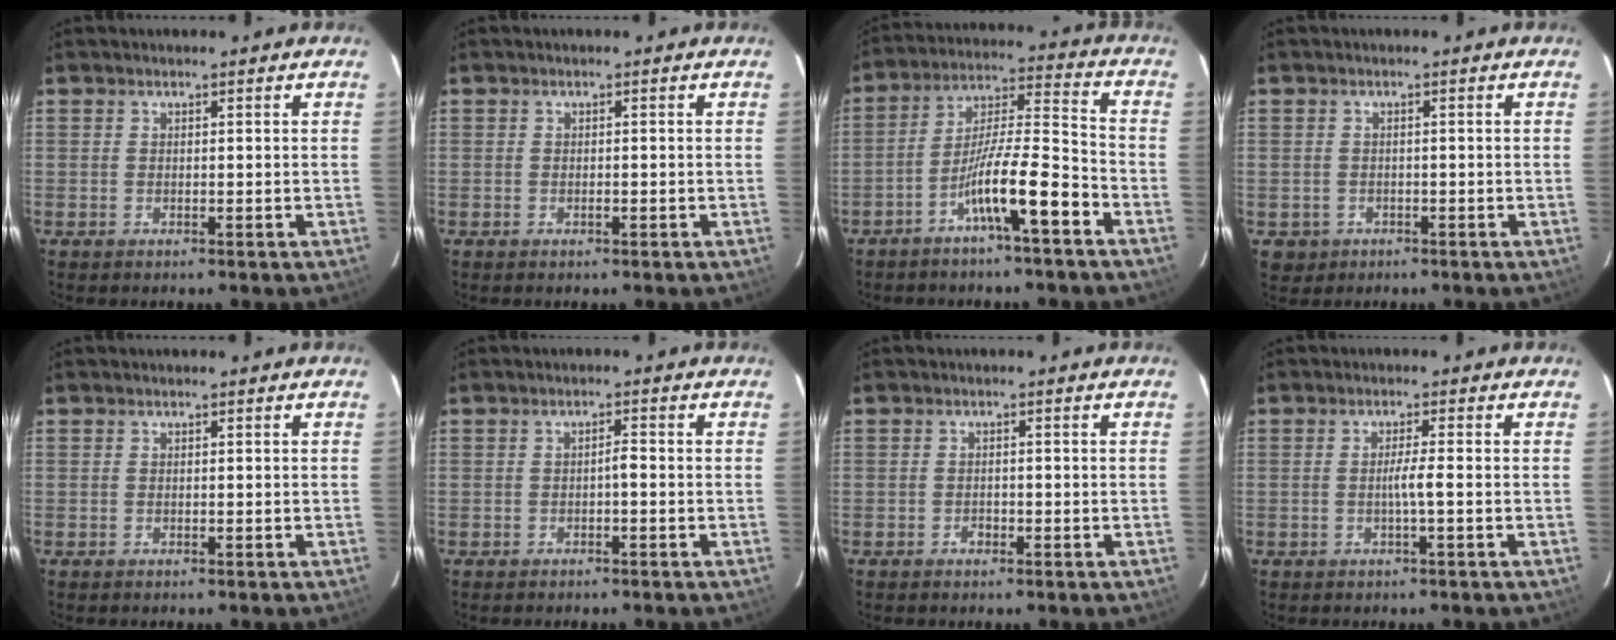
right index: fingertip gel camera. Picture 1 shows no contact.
{"total": 0.7, "force": [-0.4, 0.3, 0.5], "torque": [-0.011, 0.001, -0.005]}
{"total": 11.2, "force": [-6.1, 0.4, 9.4], "torque": [-0.170, 0.011, -0.109]}
{"total": 3.0, "force": [-1.1, 2.7, 0.2], "torque": [-0.001, 0.008, -0.013]}
{"total": 0.0}
{"total": 1.4, "force": [-0.5, 0.3, 1.3], "torque": [-0.019, 0.003, -0.010]}
{"total": 1.2, "force": [-0.7, 0.7, 0.7], "torque": [-0.011, 0.003, -0.011]}
{"total": 2.3, "force": [-0.5, -0.4, 2.2], "torque": [-0.040, 0.000, -0.010]}